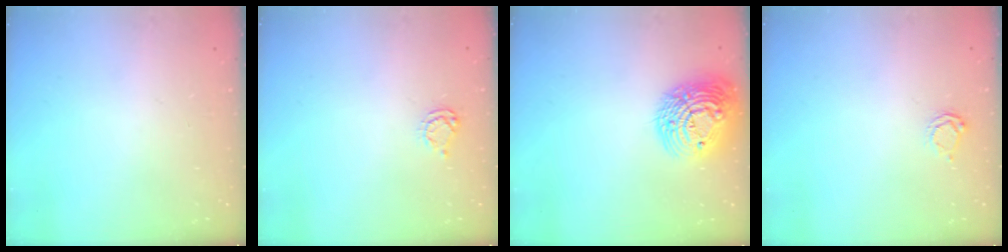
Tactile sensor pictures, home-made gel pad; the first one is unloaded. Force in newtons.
{"total": 4.2, "press": 4.2, "slide": 0.6}
{"total": 17.3, "press": 17.3, "slide": 1.1}
{"total": 2.3, "press": 2.3, "slide": 0.2}